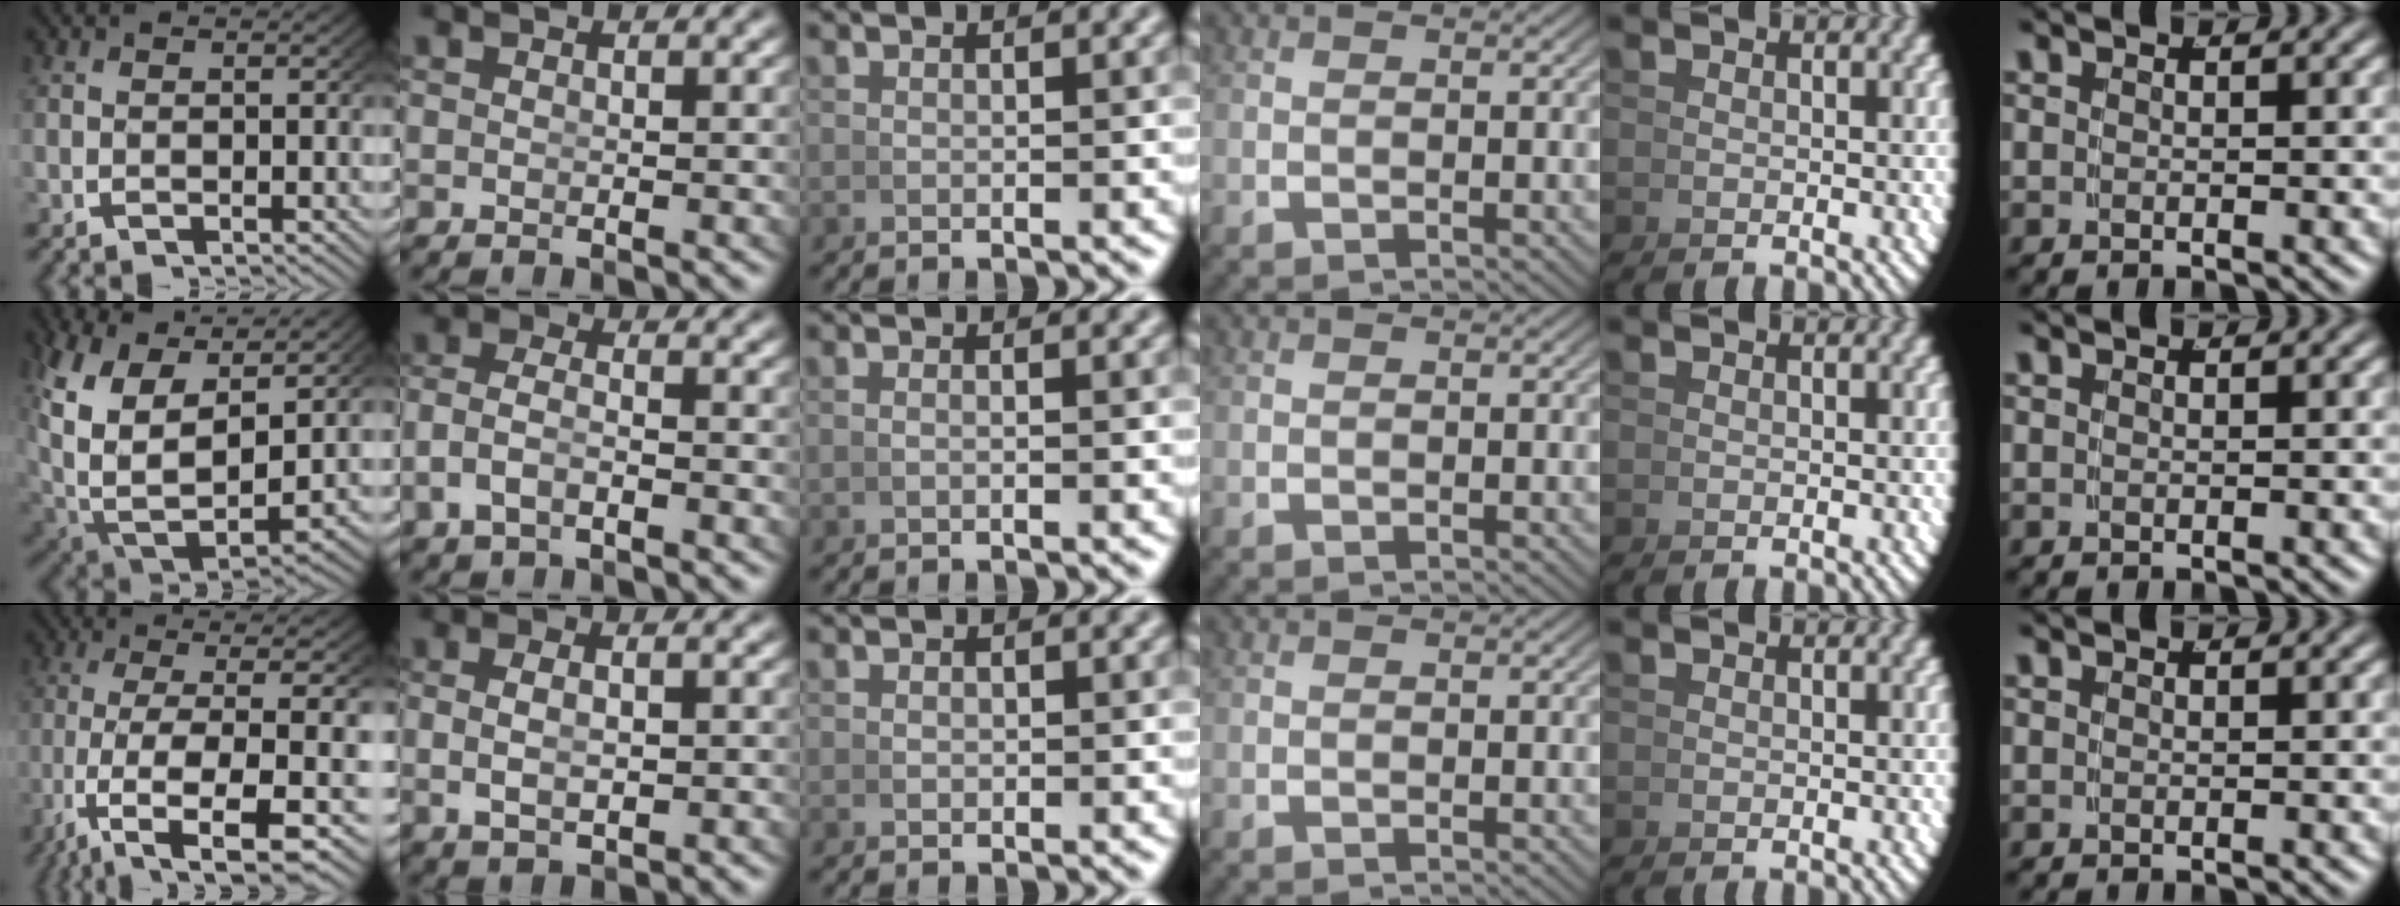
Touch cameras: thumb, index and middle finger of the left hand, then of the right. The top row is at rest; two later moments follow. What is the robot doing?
{"motion": "lift_and_place", "object": "hoodie"}